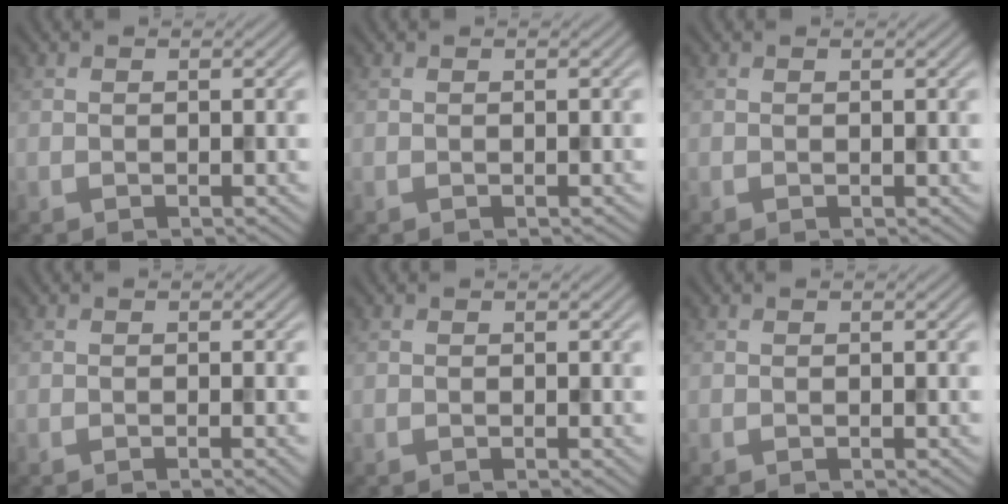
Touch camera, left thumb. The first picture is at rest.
{"total": 0.0}
{"total": 0.0}
{"total": 0.9, "force": [-0.3, 0.1, 0.8], "torque": [-0.011, -0.001, -0.006]}
{"total": 0.0}
{"total": 0.0}